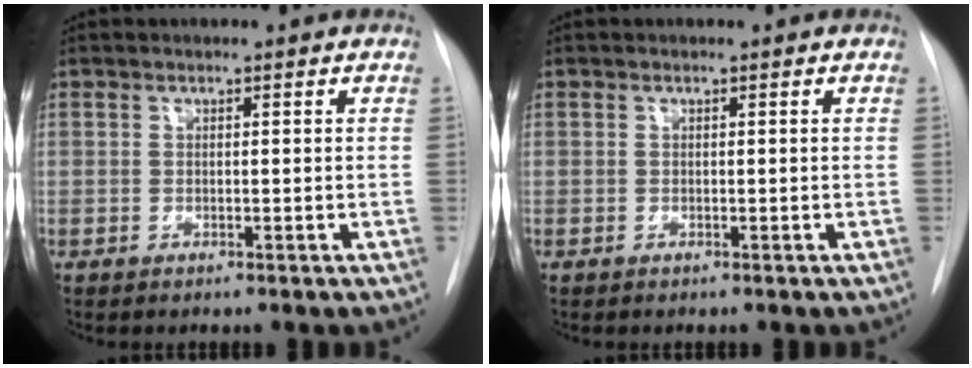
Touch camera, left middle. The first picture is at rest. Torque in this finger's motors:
{"motor_torque": [0.00, 0.00, 0.00, 0.00]}